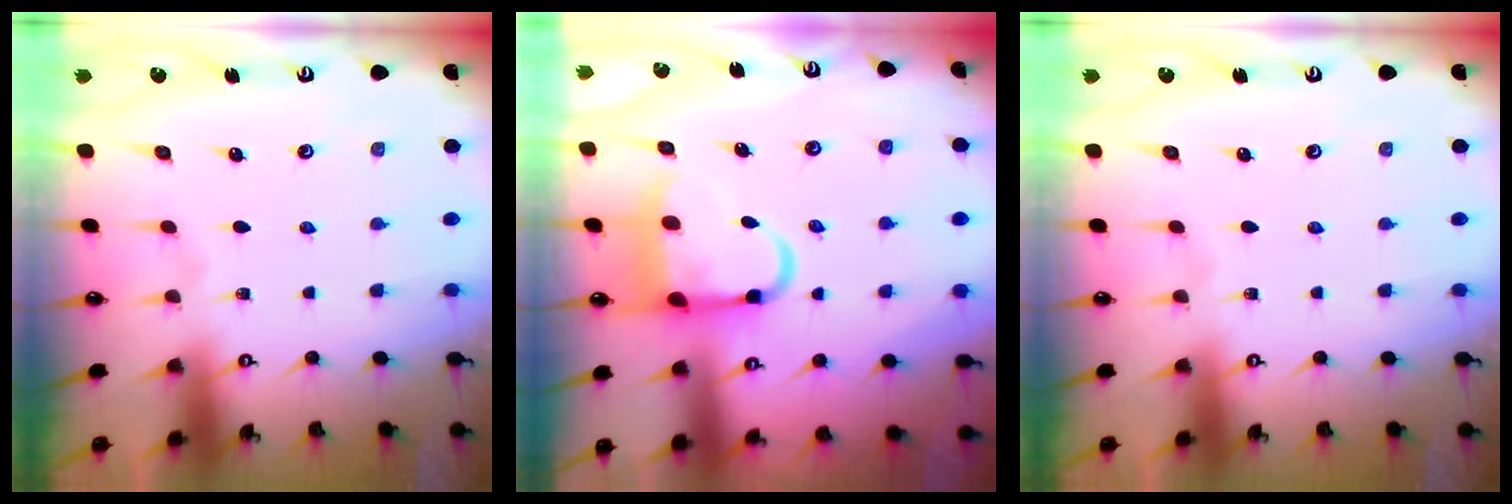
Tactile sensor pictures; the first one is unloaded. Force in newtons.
{"total": 10.3, "press": 10.2, "slide": 1.5}
{"total": 0.0}